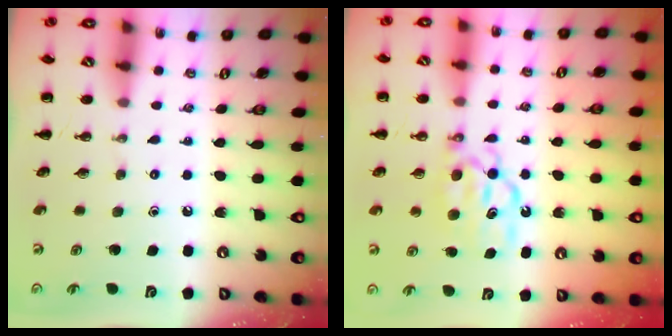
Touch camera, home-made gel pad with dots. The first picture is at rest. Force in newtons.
{"total": 8.5, "press": 8.4, "slide": 1.1}